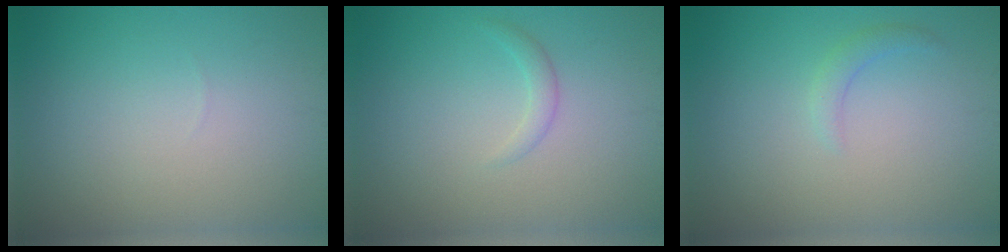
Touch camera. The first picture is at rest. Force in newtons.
{"total": 1.2, "press": 1.1, "slide": 0.2}
{"total": 1.1, "press": 1.1, "slide": 0.1}